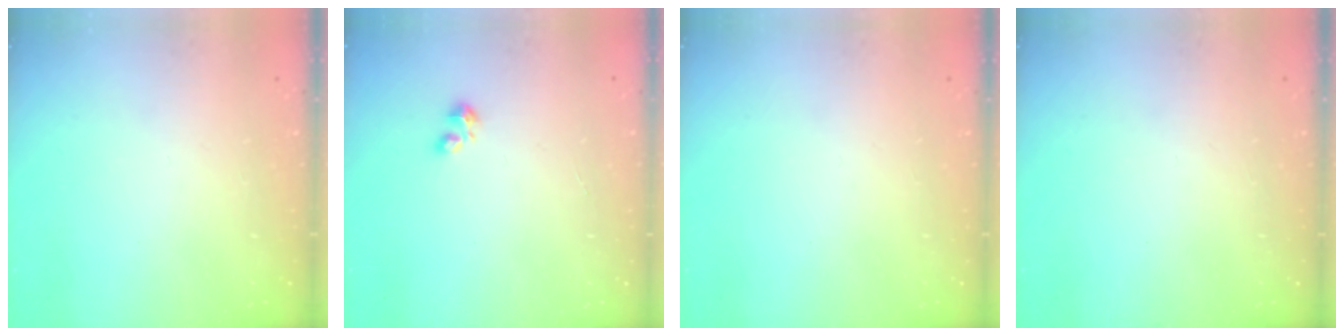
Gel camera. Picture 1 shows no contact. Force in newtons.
{"total": 1.5, "press": 1.5, "slide": 0.3}
{"total": 0.0}
{"total": 0.0}